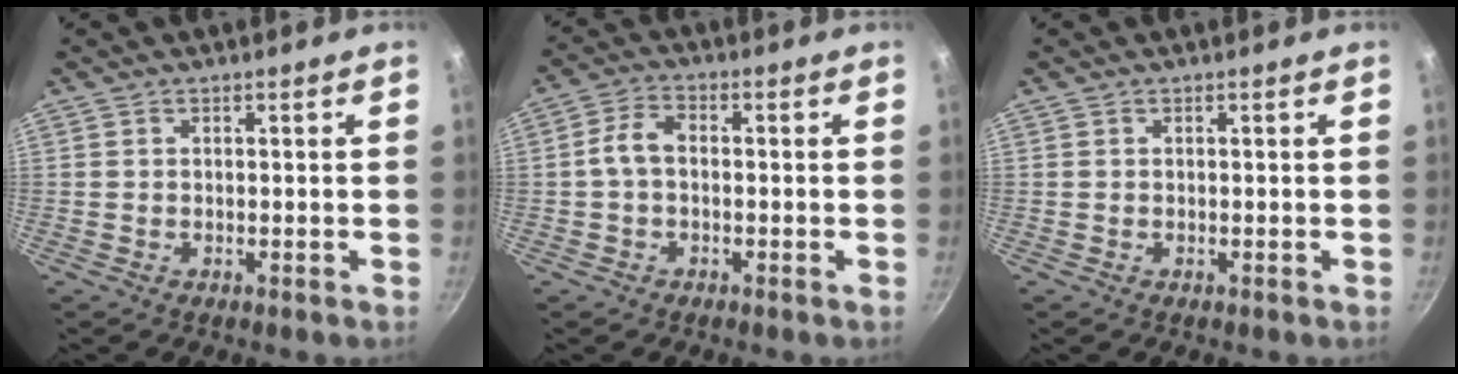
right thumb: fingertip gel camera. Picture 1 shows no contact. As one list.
[{"total": 4.6, "force": [-0.6, 3.2, 3.3], "torque": [-0.058, 0.023, -0.017]}, {"total": 0.0}]